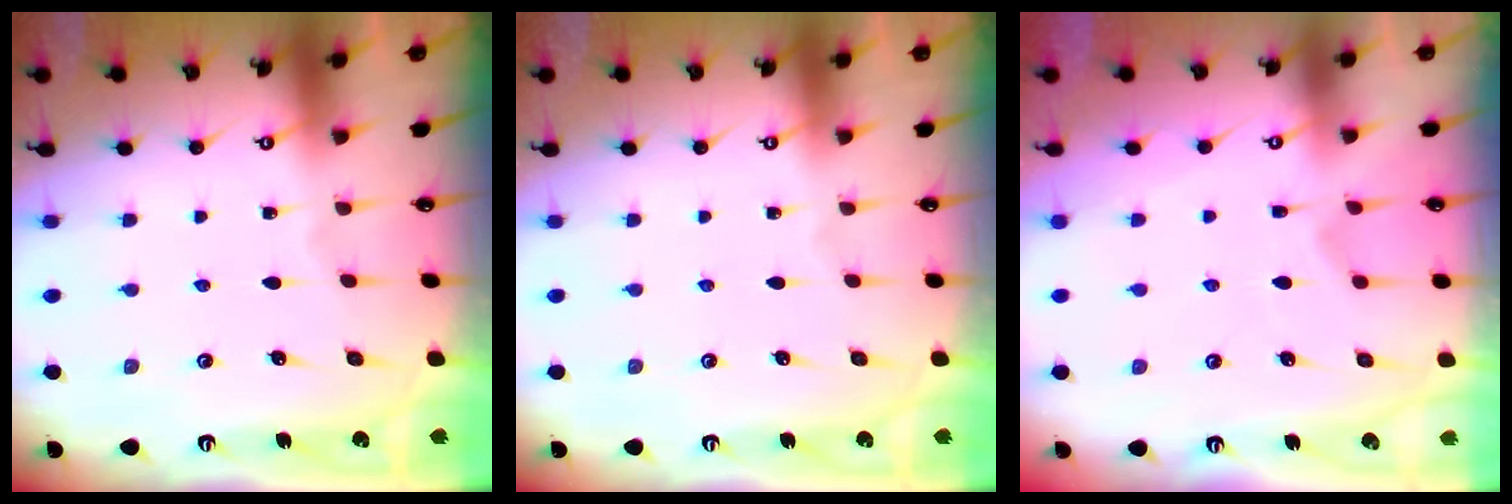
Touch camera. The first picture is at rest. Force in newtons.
{"total": 0.0}
{"total": 5.8, "press": 5.6, "slide": 1.4}